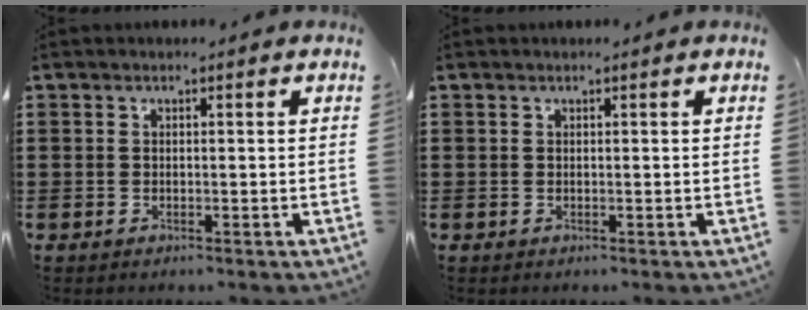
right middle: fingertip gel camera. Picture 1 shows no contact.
{"total": 0.0}